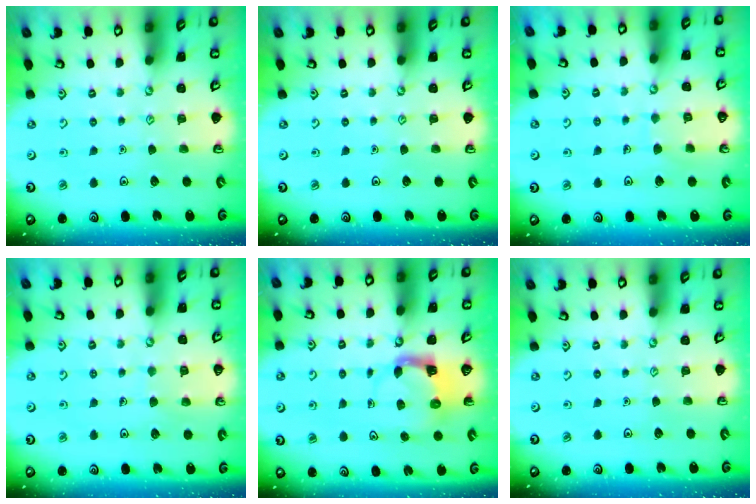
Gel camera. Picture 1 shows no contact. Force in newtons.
{"total": 0.0}
{"total": 6.4, "press": 6.4, "slide": 0.5}
{"total": 4.7, "press": 4.7, "slide": 0.3}
{"total": 3.7, "press": 3.7, "slide": 0.7}
{"total": 0.0}